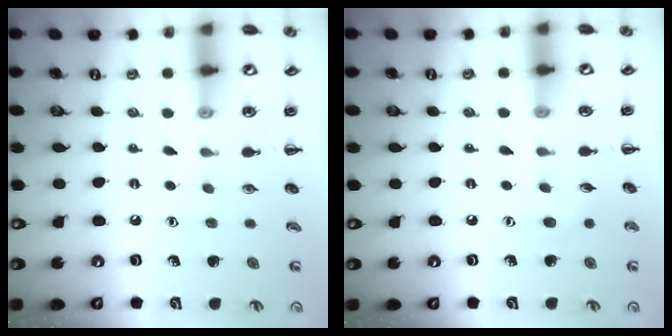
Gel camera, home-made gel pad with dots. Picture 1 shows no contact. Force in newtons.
{"total": 4.4, "press": 4.2, "slide": 1.2}